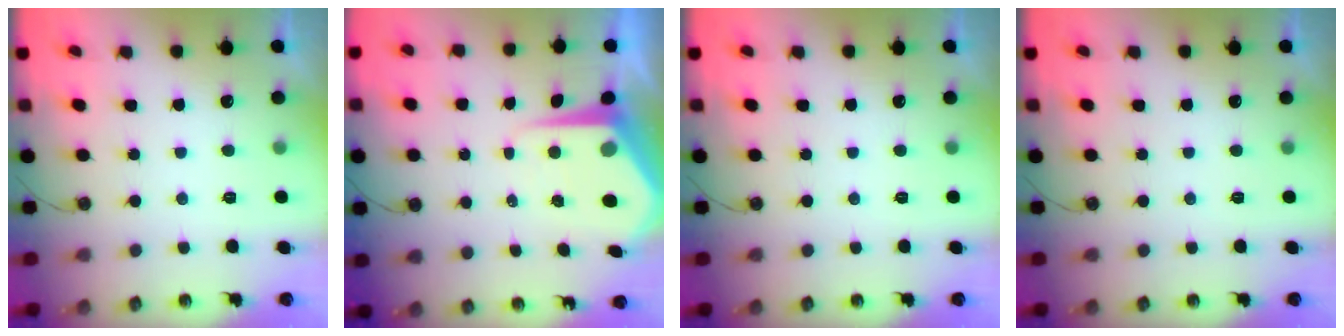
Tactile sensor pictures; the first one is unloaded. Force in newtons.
{"total": 9.2, "press": 9.2, "slide": 1.0}
{"total": 0.0}
{"total": 0.0}